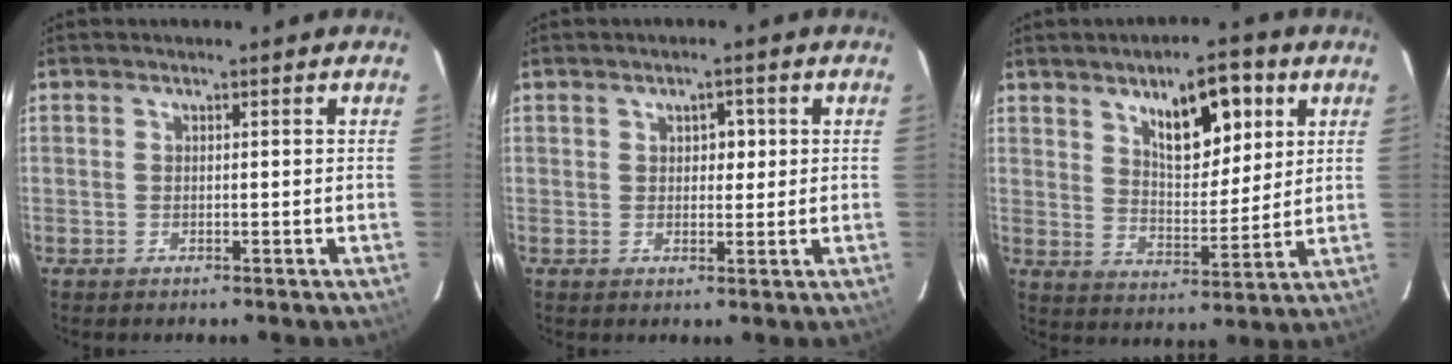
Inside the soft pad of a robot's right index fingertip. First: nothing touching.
{"total": 2.8, "force": [0.8, 2.0, 1.8], "torque": [-0.022, 0.008, 0.013]}
{"total": 12.1, "force": [6.2, 5.2, 9.1], "torque": [-0.129, 0.007, 0.103]}